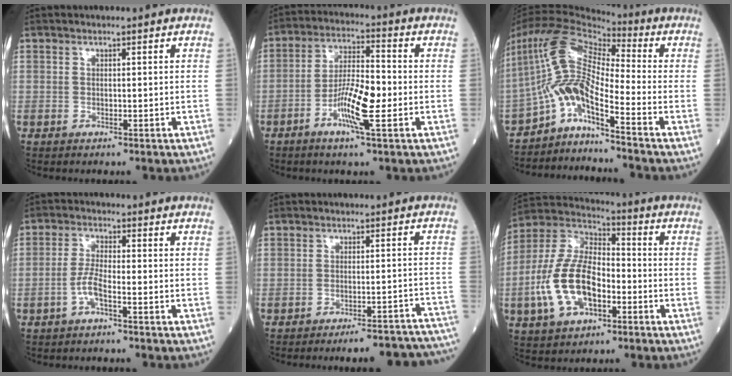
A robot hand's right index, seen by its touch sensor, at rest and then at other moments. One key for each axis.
{"total": 9.3, "fx": -2.8, "fy": 1.5, "fz": 8.7, "tx": -0.162, "ty": 0.001, "tz": -0.055}
{"total": 11.8, "fx": -6.5, "fy": 2.3, "fz": 9.6, "tx": -0.206, "ty": 0.029, "tz": -0.122}
{"total": 3.6, "fx": -1.8, "fy": 0.7, "fz": 3.1, "tx": -0.069, "ty": 0.003, "tz": -0.036}
{"total": 13.7, "fx": -13.3, "fy": 1.1, "fz": 3.3, "tx": -0.003, "ty": 0.029, "tz": -0.155}
{"total": 14.9, "fx": -4.1, "fy": 7.6, "fz": 12.1, "tx": -0.272, "ty": 0.018, "tz": -0.073}